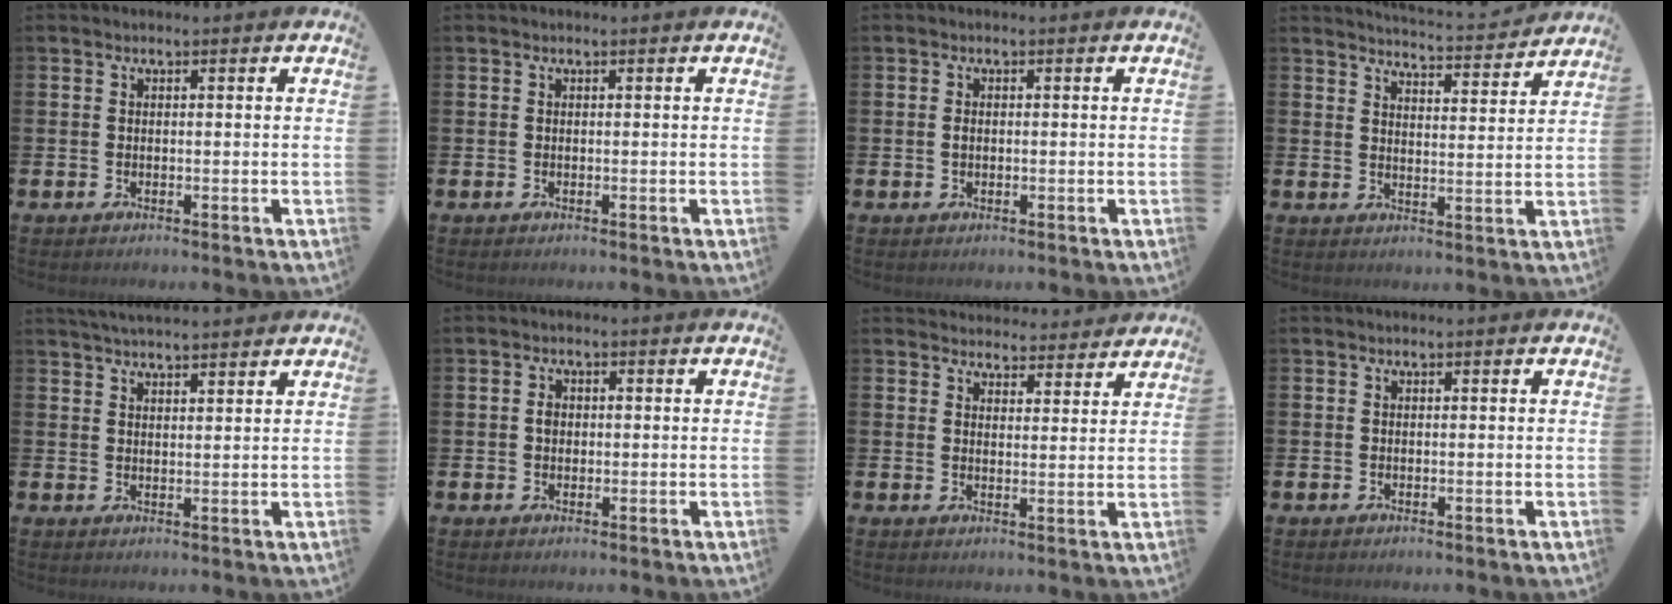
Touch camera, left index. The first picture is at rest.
{"total": 0.0}
{"total": 0.8, "force": [0.0, 0.6, 0.5], "torque": [-0.006, 0.002, -0.004]}
{"total": 4.7, "force": [4.7, -0.2, 0.4], "torque": [-0.011, -0.041, 0.079]}
{"total": 3.5, "force": [3.4, 0.1, 0.5], "torque": [-0.017, -0.012, 0.064]}
{"total": 1.8, "force": [0.1, 1.4, 1.1], "torque": [0.000, 0.001, -0.006]}
{"total": 4.0, "force": [3.9, 0.9, -0.2], "torque": [0.003, -0.028, 0.069]}
{"total": 0.0}